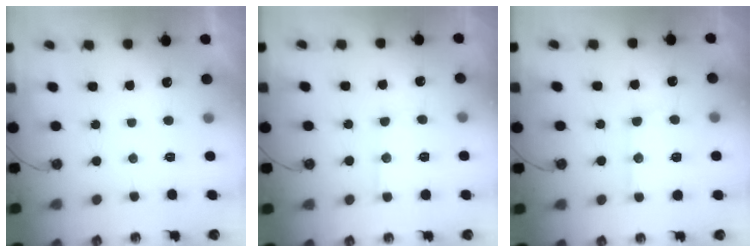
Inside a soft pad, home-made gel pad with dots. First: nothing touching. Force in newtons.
{"total": 10.7, "press": 10.6, "slide": 0.9}
{"total": 10.1, "press": 10.1, "slide": 0.7}